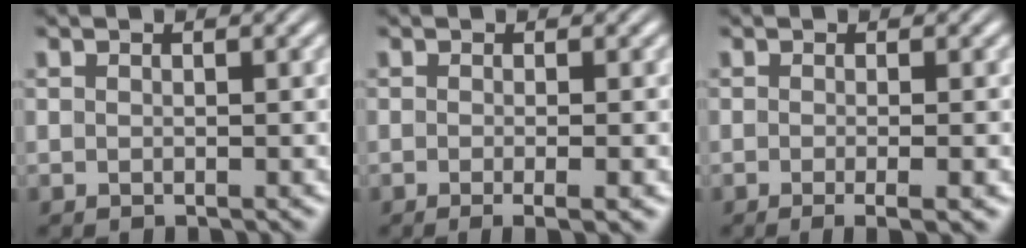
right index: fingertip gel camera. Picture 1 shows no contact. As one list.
[{"total": 2.4, "force": [-1.6, 0.2, 1.8], "torque": [-0.027, -0.005, -0.024]}, {"total": 2.8, "force": [-1.9, 0.3, 2.0], "torque": [-0.031, -0.007, -0.028]}]